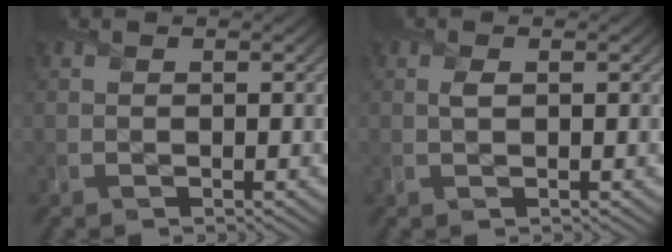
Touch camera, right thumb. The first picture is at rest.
{"total": 0.8, "force": [0.4, 0.4, 0.6], "torque": [-0.014, 0.001, 0.007]}